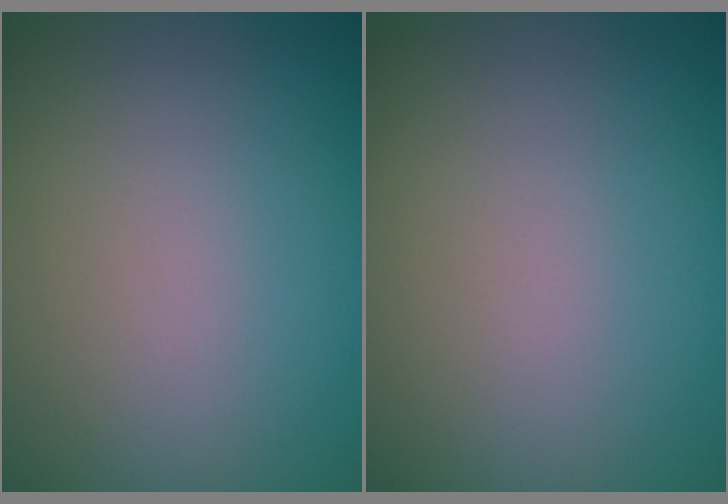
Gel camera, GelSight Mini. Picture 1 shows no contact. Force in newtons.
{"total": 0.0}